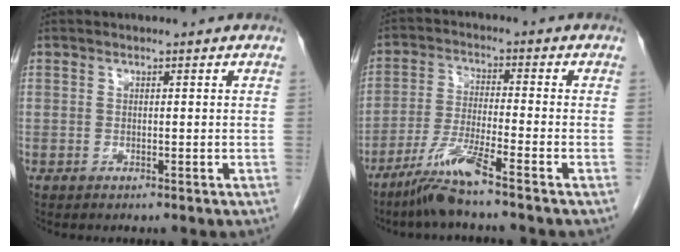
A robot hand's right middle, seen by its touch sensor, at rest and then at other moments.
{"total": 7.3, "force": [-5.4, -0.9, 4.8], "torque": [-0.100, -0.028, -0.111]}